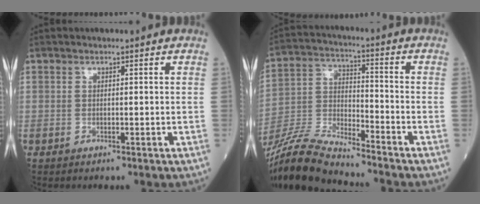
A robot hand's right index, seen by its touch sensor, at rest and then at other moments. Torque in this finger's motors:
{"motor_torque": [0.19, -0.43, 0.12, 0.08]}